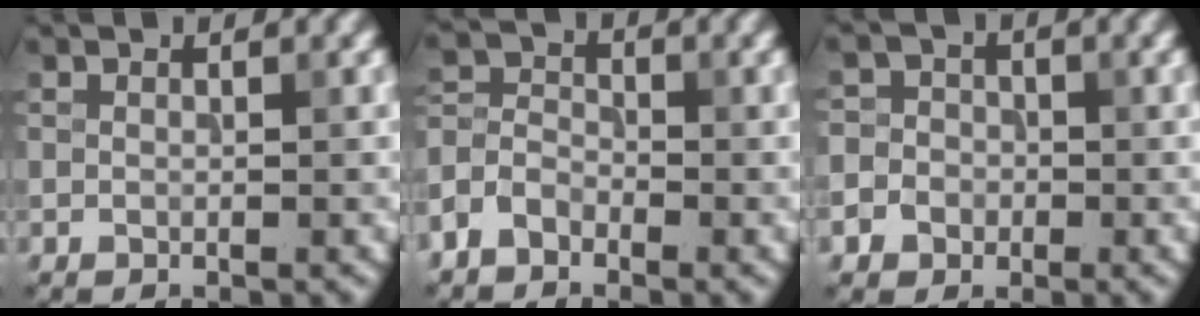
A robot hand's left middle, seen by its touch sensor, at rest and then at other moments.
{"total": 3.1, "force": [-2.1, 2.0, 1.3], "torque": [-0.030, 0.006, -0.053]}
{"total": 4.5, "force": [-1.8, 4.1, 0.9], "torque": [0.008, 0.005, -0.052]}